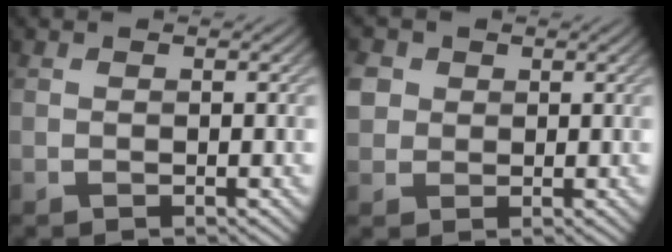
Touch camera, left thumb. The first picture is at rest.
{"total": 3.2, "force": [0.8, 2.9, 1.0], "torque": [-0.037, 0.004, 0.013]}